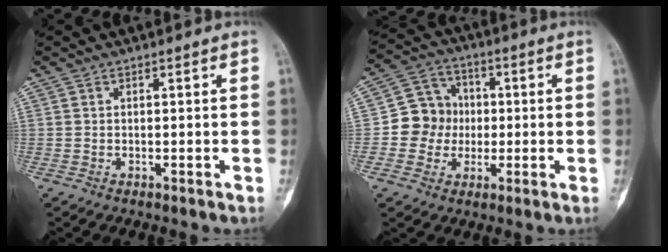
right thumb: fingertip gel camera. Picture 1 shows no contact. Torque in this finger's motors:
{"motor_torque": [0.77, 1.10, 0.21, -0.31, -0.01]}